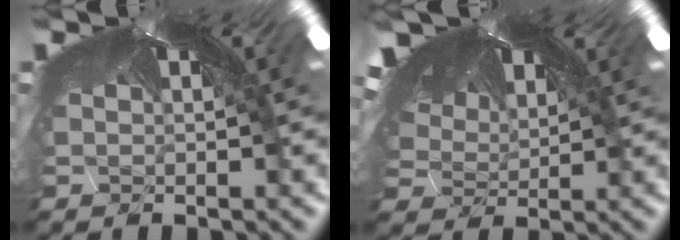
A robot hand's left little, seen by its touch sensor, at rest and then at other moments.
{"total": 1.8, "force": [-1.7, 0.4, 0.3], "torque": [-0.020, -0.024, -0.022]}